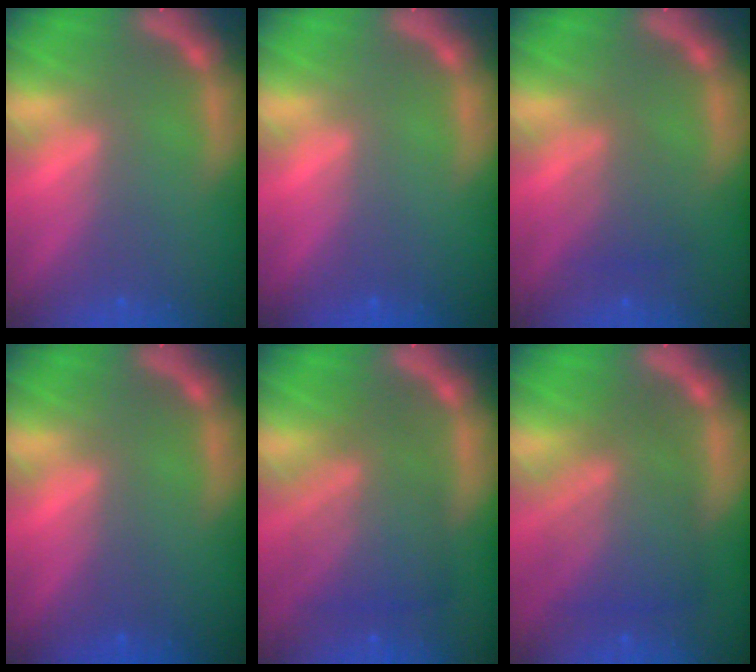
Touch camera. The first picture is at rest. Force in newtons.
{"total": 0.0}
{"total": 2.5}
{"total": 0.0}
{"total": 7.1}
{"total": 7.6}